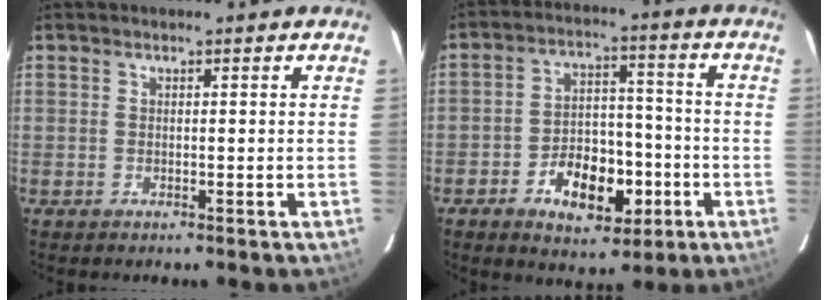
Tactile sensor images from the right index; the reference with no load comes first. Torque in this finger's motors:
{"motor_torque": [0.31, -0.26, 0.23, 0.08]}